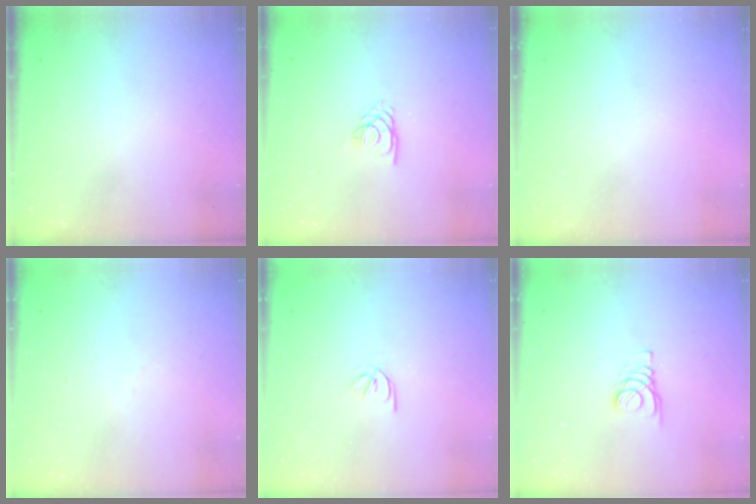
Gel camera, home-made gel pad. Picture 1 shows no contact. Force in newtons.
{"total": 2.1, "press": 2.1, "slide": 0.1}
{"total": 0.0}
{"total": 2.0, "press": 1.9, "slide": 0.5}
{"total": 2.3, "press": 2.2, "slide": 0.5}
{"total": 1.8, "press": 1.8, "slide": 0.2}